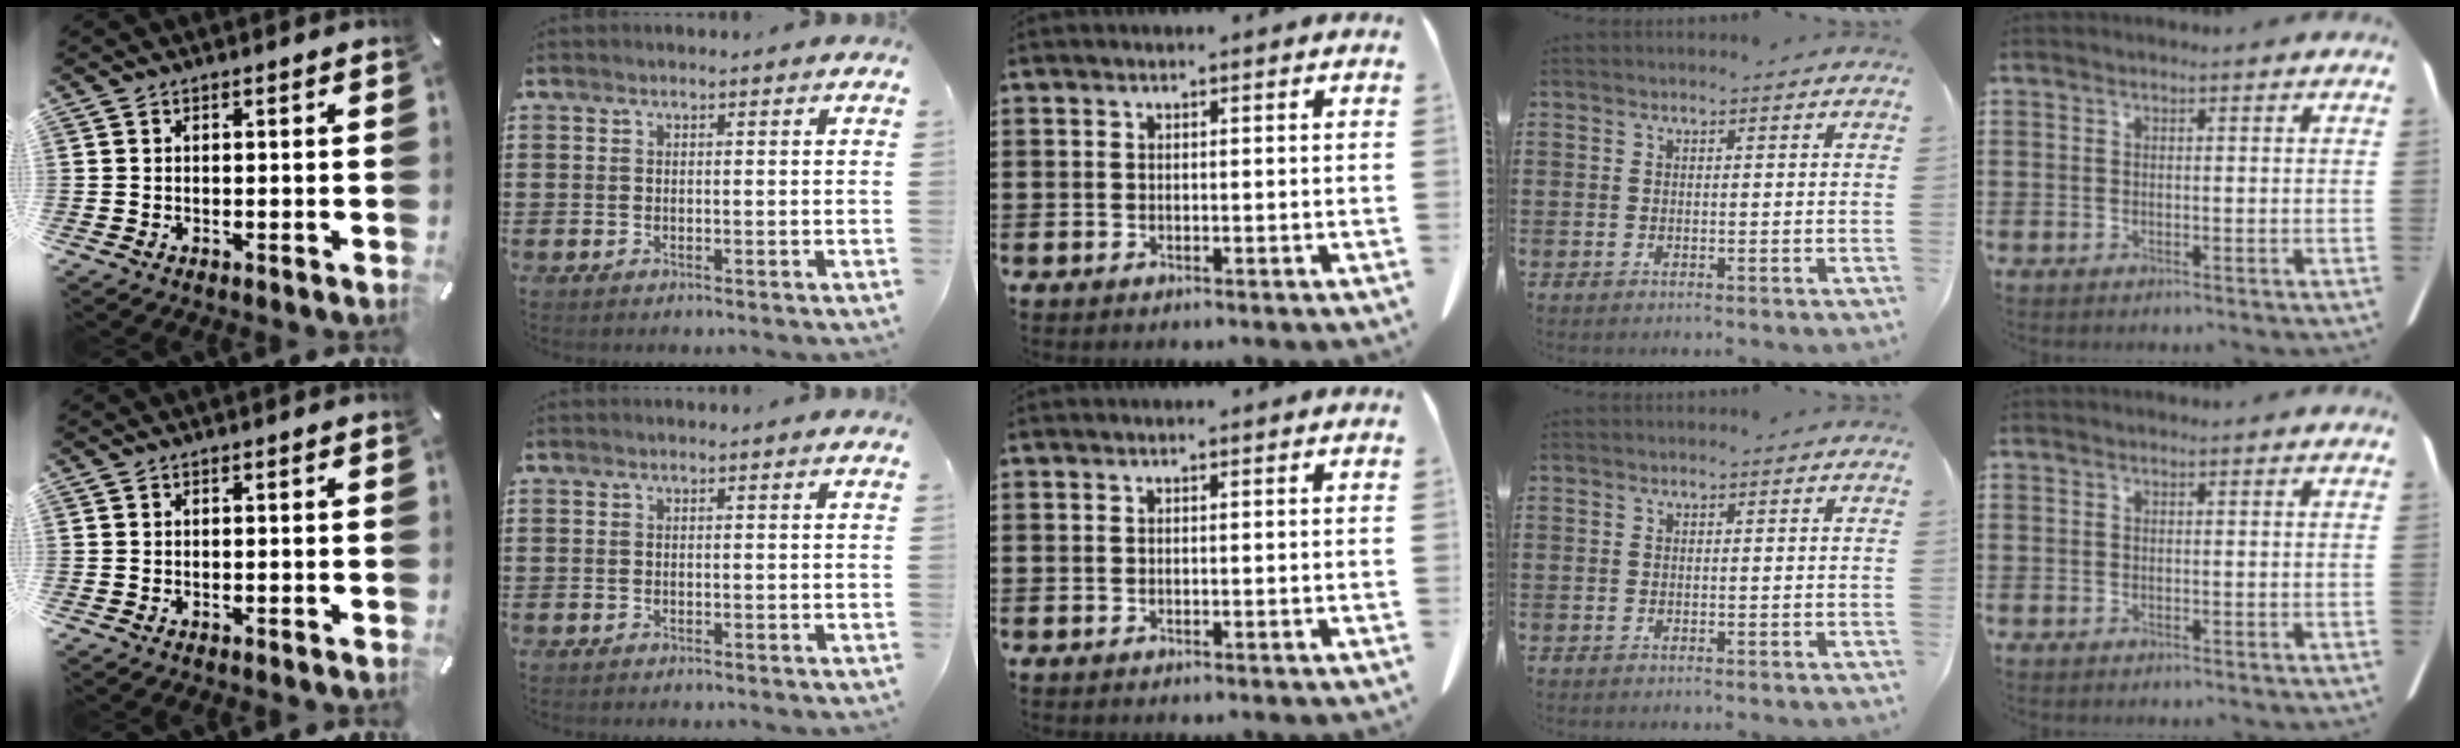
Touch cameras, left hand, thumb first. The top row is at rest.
{}